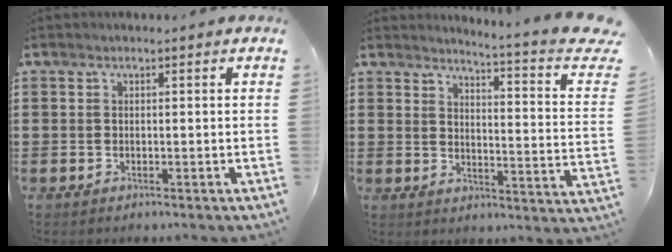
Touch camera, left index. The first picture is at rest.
{"total": 4.5, "force": [3.5, -0.9, 2.6], "torque": [-0.055, -0.043, 0.046]}